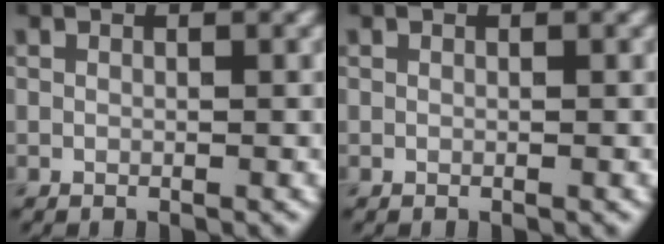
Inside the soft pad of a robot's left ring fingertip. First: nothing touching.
{"total": 0.0}